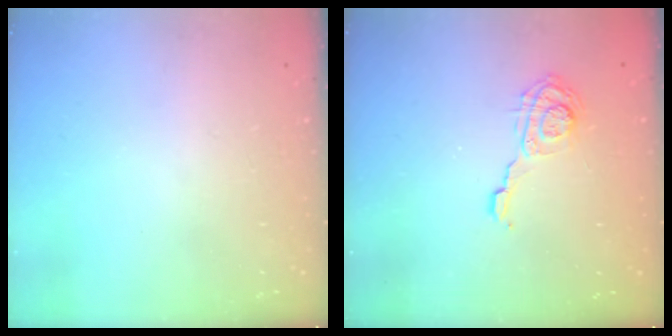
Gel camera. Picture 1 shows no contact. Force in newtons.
{"total": 7.4, "press": 7.4, "slide": 0.3}